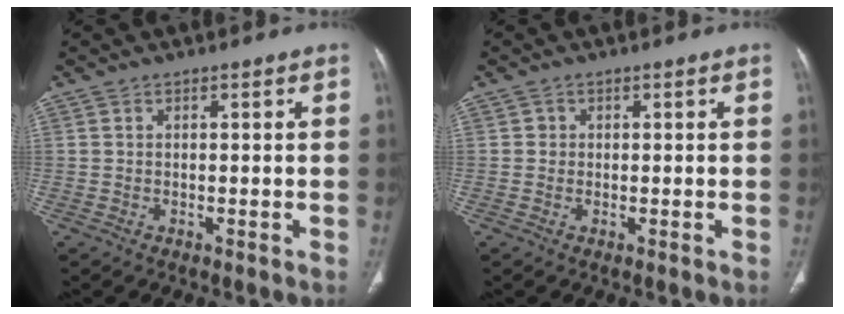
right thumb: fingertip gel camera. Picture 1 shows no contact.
{"total": 0.9, "force": [0.1, 0.9, 0.1], "torque": [0.005, 0.003, 0.000]}